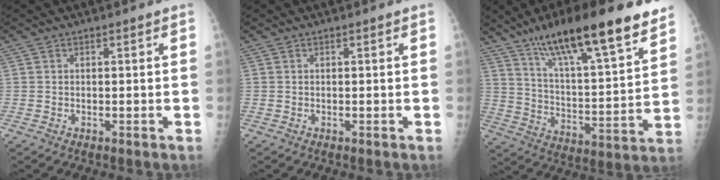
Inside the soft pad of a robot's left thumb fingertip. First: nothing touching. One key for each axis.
{"total": 0.0}
{"total": 23.9, "fx": 16.2, "fy": 5.1, "fz": 16.8, "tx": -0.252, "ty": -0.057, "tz": 0.267}